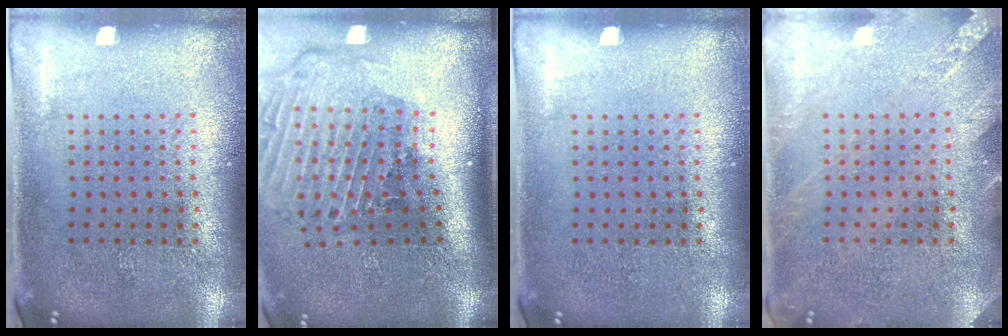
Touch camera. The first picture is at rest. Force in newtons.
{"total": 3.0, "press": 2.0, "slide": 2.2}
{"total": 0.0}
{"total": 2.1, "press": 2.1, "slide": 0.2}